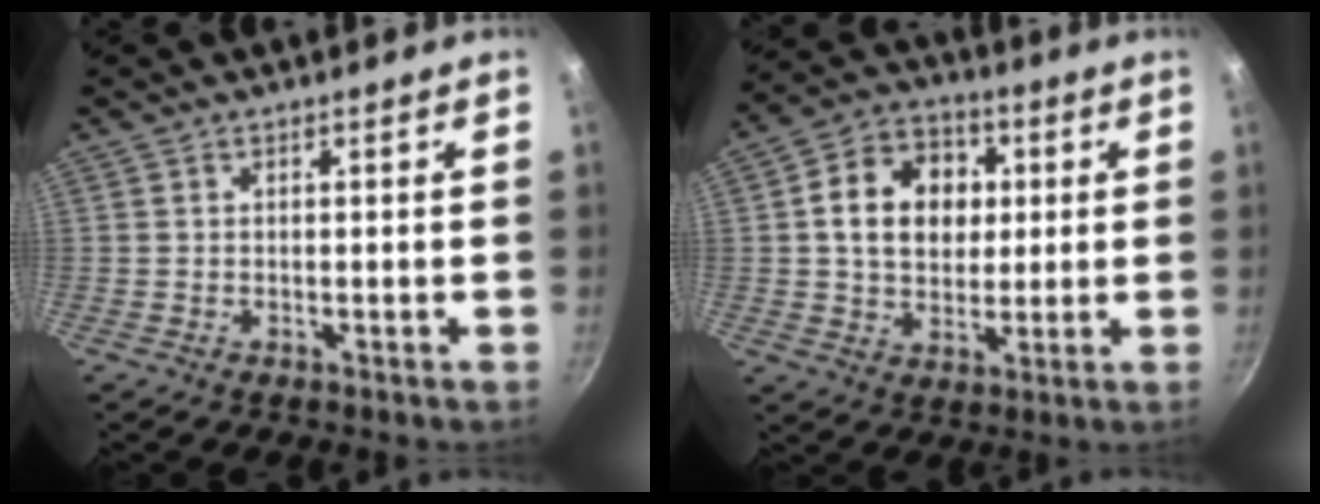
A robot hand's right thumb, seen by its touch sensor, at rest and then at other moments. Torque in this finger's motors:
{"motor_torque": [-0.20, 0.59, 0.13, 0.16, 0.10]}